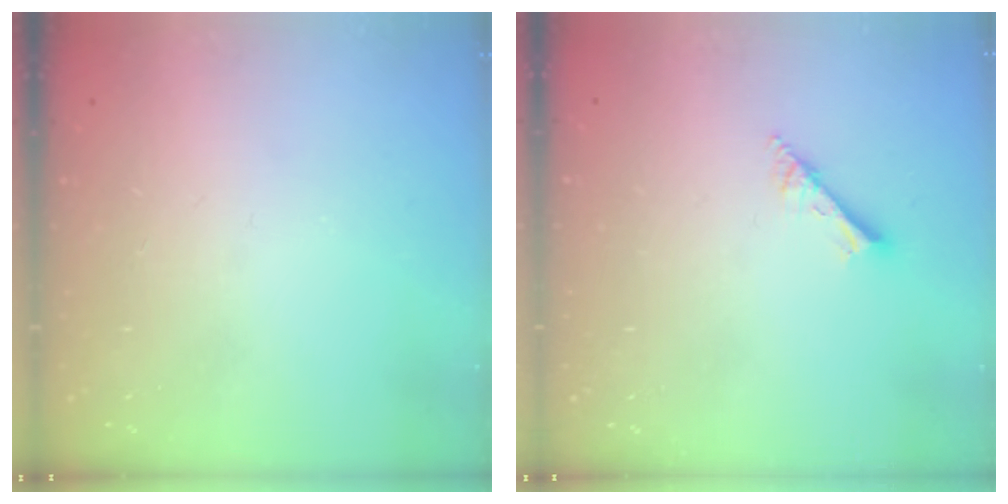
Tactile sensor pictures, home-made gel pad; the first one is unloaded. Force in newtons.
{"total": 2.5, "press": 2.5, "slide": 0.2}